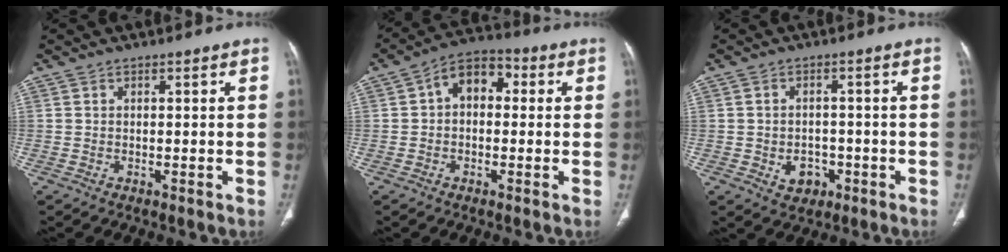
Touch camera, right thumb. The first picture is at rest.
{"total": 7.9, "force": [1.0, 5.5, 5.7], "torque": [-0.064, 0.027, 0.002]}
{"total": 4.7, "force": [-1.6, 3.7, 2.4], "torque": [-0.019, 0.013, -0.015]}